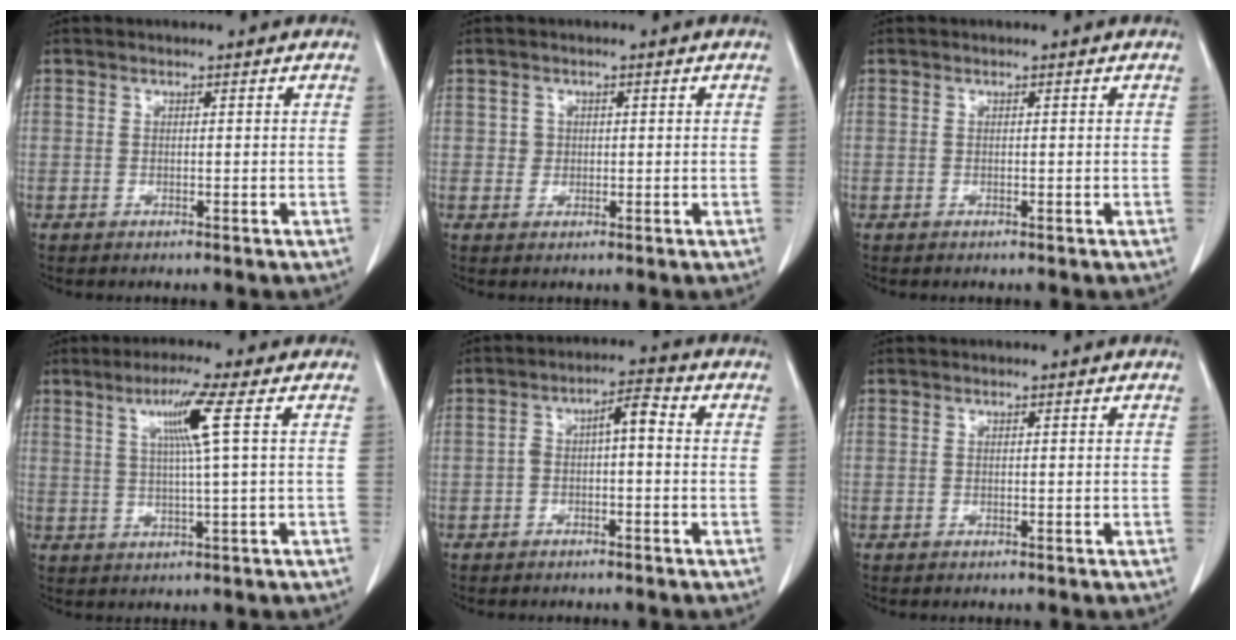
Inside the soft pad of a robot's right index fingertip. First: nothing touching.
{"total": 1.5, "force": [0.2, 1.5, 0.2], "torque": [0.002, 0.002, 0.003]}
{"total": 0.0}
{"total": 6.4, "force": [2.2, -1.4, 5.9], "torque": [-0.111, 0.002, 0.042]}
{"total": 4.4, "force": [-0.3, 1.3, 4.1], "torque": [-0.071, 0.029, -0.006]}
{"total": 0.0}